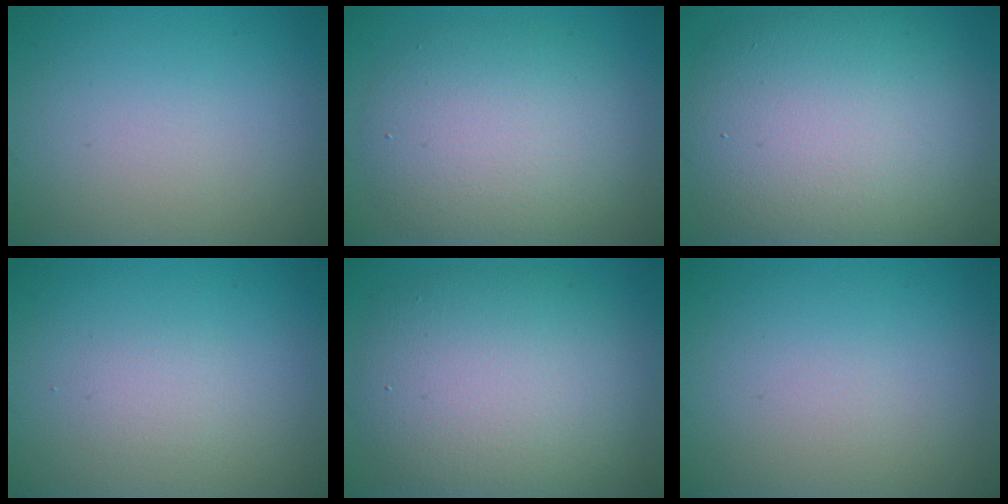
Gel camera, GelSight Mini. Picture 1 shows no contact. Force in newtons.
{"total": 7.0, "press": 7.0, "slide": 0.5}
{"total": 12.1, "press": 12.0, "slide": 0.9}
{"total": 1.1, "press": 1.1, "slide": 0.1}
{"total": 9.6, "press": 9.6, "slide": 0.5}
{"total": 0.0}